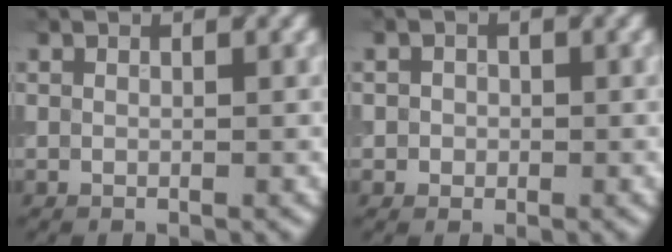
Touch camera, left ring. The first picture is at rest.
{"total": 1.3, "force": [0.0, 1.2, 0.3], "torque": [0.009, -0.002, -0.005]}